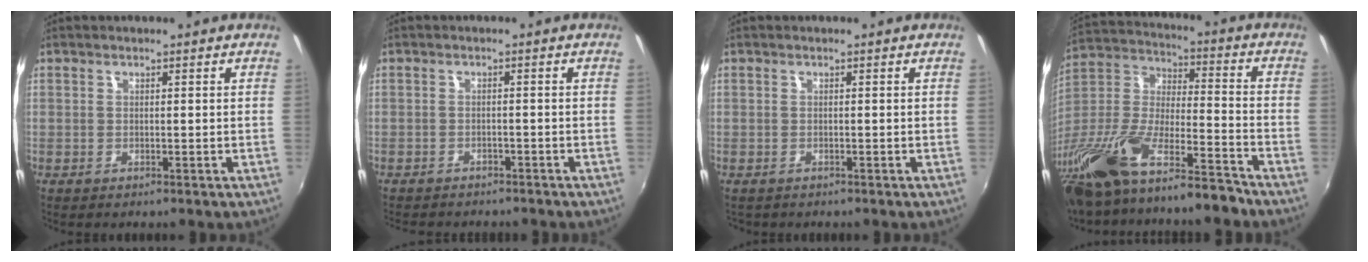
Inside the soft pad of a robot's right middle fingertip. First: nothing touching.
{"total": 5.1, "force": [-4.7, 1.6, 1.5], "torque": [-0.041, -0.012, -0.068]}
{"total": 0.6, "force": [-0.6, 0.3, 0.1], "torque": [-0.006, 0.000, -0.007]}
{"total": 23.5, "force": [-17.5, 4.7, 15.0], "torque": [-0.297, -0.043, -0.310]}